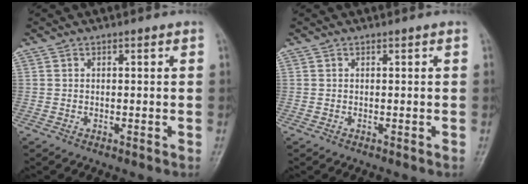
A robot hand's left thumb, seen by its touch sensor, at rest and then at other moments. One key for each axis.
{"total": 0.0}